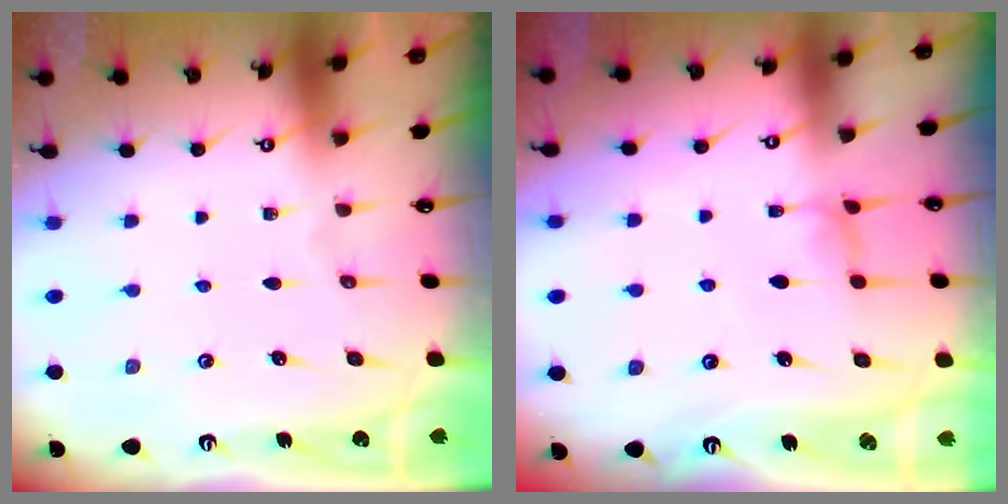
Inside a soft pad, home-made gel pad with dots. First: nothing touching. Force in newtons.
{"total": 0.5, "press": 0.3, "slide": 0.4}